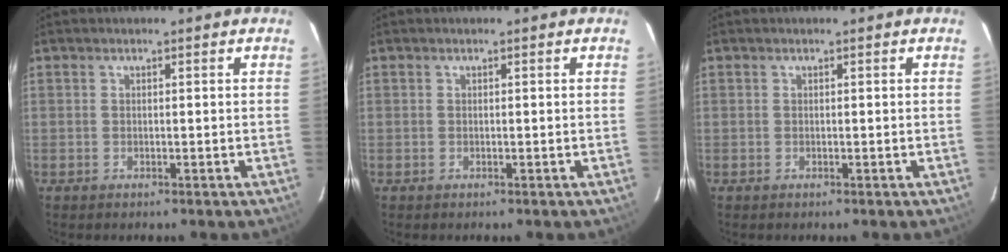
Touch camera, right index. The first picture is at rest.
{"total": 0.0}
{"total": 0.0}